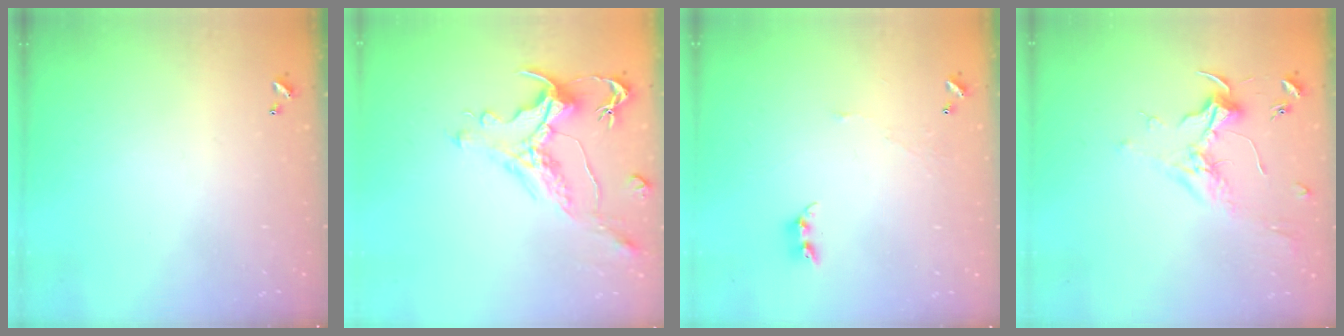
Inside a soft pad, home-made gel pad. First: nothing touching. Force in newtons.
{"total": 1.4, "press": 0.2, "slide": 1.4}
{"total": 4.6, "press": 4.6, "slide": 0.5}
{"total": 1.7, "press": 1.5, "slide": 0.8}